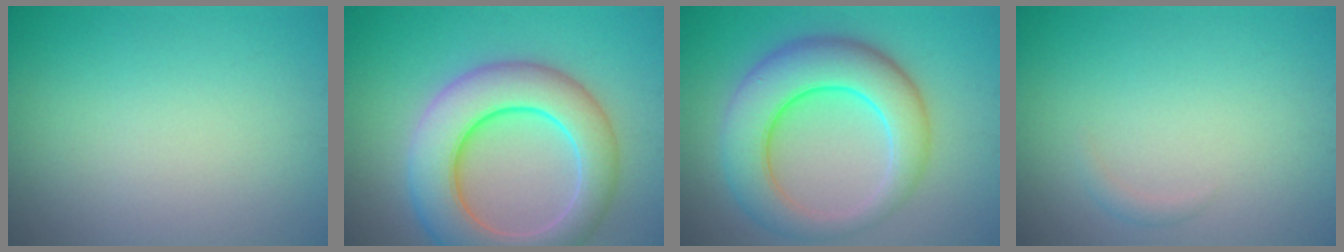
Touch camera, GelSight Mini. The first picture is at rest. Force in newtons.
{"total": 9.5, "press": 9.5, "slide": 0.3}
{"total": 8.5, "press": 8.5, "slide": 0.2}
{"total": 0.7, "press": 0.7, "slide": 0.1}